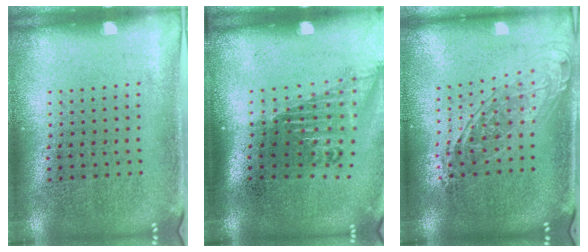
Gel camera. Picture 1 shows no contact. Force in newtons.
{"total": 1.7, "press": 1.3, "slide": 1.1}
{"total": 1.6, "press": 1.3, "slide": 0.9}